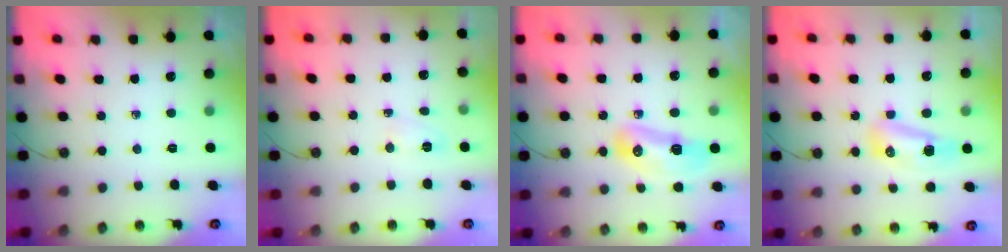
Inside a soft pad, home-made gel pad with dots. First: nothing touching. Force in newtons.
{"total": 3.5, "press": 3.4, "slide": 0.7}
{"total": 9.3, "press": 9.2, "slide": 1.8}
{"total": 8.9, "press": 8.5, "slide": 2.3}